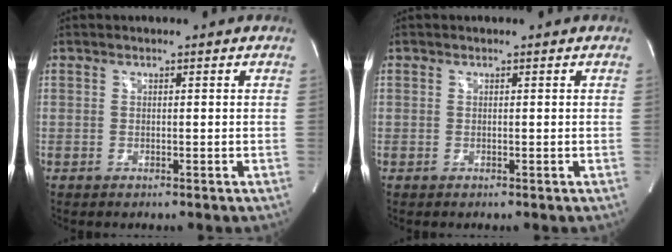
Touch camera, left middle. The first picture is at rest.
{"total": 0.0}